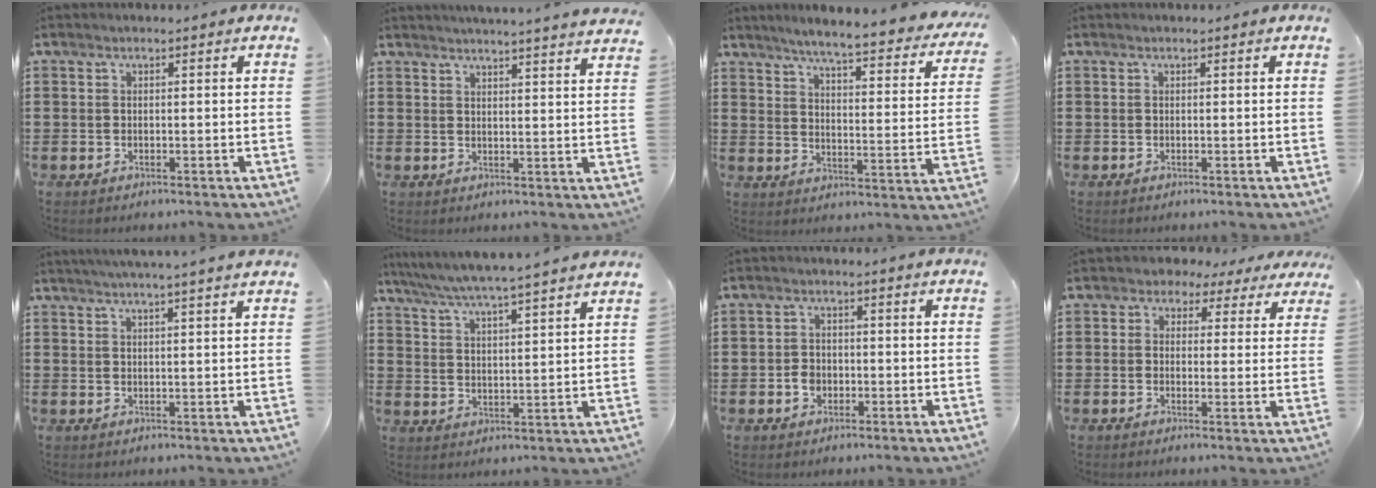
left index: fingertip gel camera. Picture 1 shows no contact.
{"total": 3.3, "force": [3.2, -0.9, 0.3], "torque": [-0.014, -0.020, 0.056]}
{"total": 5.3, "force": [4.6, -0.5, 2.5], "torque": [-0.064, -0.039, 0.068]}
{"total": 0.0}
{"total": 3.0, "force": [2.8, -0.9, 0.6], "torque": [-0.018, -0.010, 0.049]}
{"total": 5.1, "force": [4.7, -0.9, 1.9], "torque": [-0.057, -0.035, 0.077]}
{"total": 2.6, "force": [-0.8, 2.1, 1.2], "torque": [-0.027, 0.003, -0.017]}
{"total": 2.6, "force": [1.5, 2.1, 0.5], "torque": [-0.017, -0.003, 0.021]}